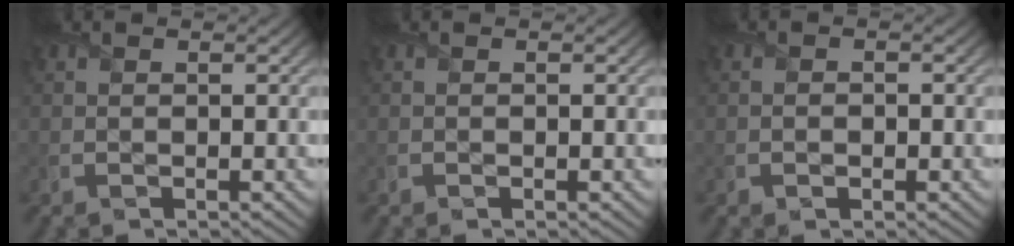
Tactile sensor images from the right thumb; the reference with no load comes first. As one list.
[{"total": 0.0}, {"total": 1.3, "force": [-0.4, 0.9, 0.8], "torque": [-0.002, 0.003, -0.008]}]